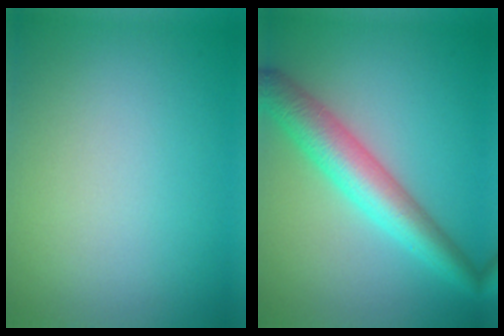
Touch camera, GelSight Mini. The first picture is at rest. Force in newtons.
{"total": 5.6, "press": 5.6, "slide": 0.1}